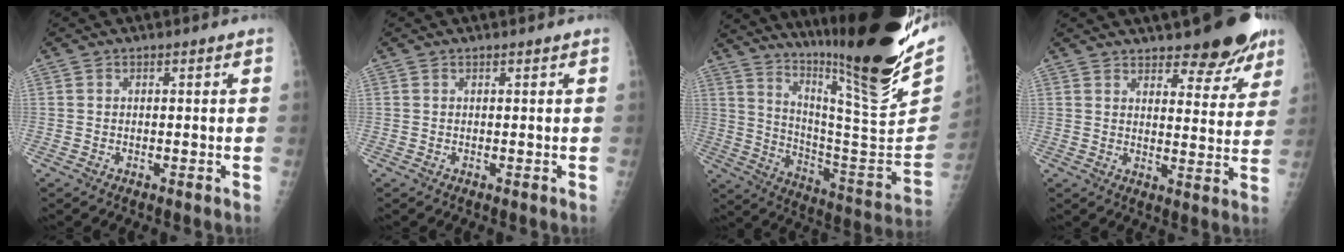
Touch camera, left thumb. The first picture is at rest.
{"total": 0.0}
{"total": 28.4, "force": [22.2, 1.6, 17.6], "torque": [-0.260, -0.144, 0.344]}
{"total": 12.3, "force": [9.2, 4.3, 6.9], "torque": [-0.047, -0.054, 0.119]}